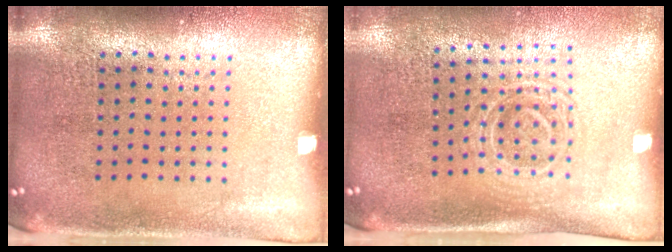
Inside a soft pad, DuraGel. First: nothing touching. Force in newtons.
{"total": 1.6, "press": 1.3, "slide": 0.9}